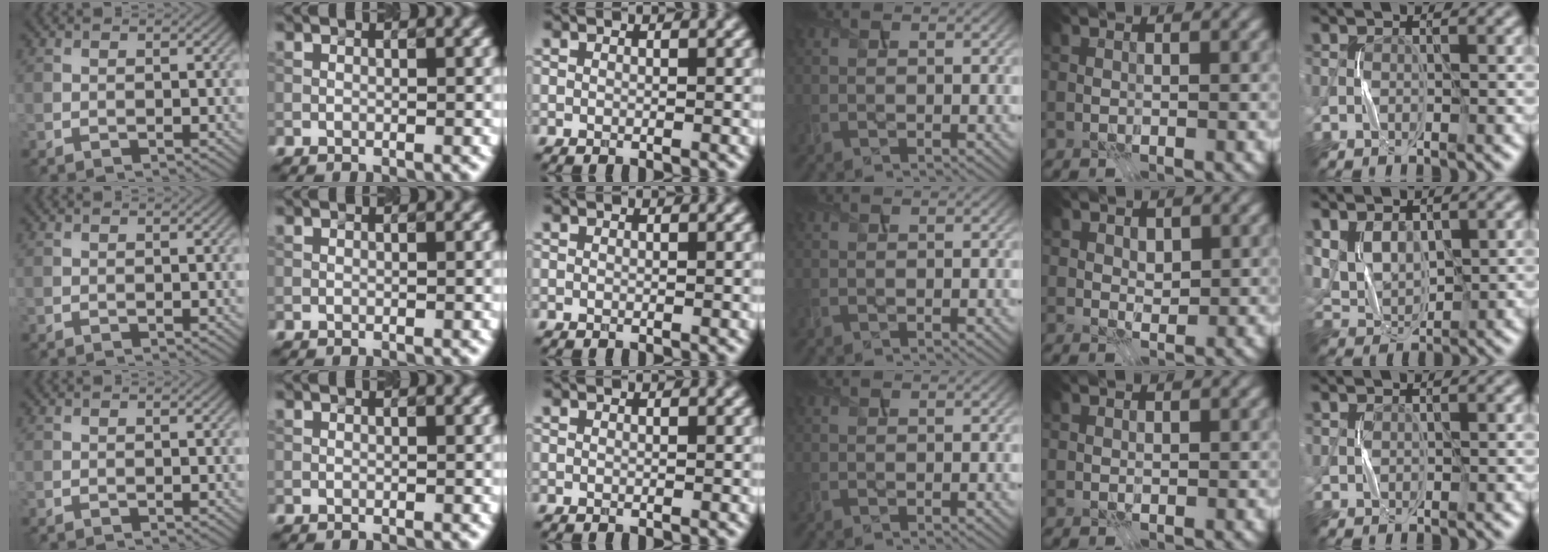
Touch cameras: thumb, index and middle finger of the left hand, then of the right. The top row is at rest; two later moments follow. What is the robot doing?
{"motion": "press", "object": "gel pad"}